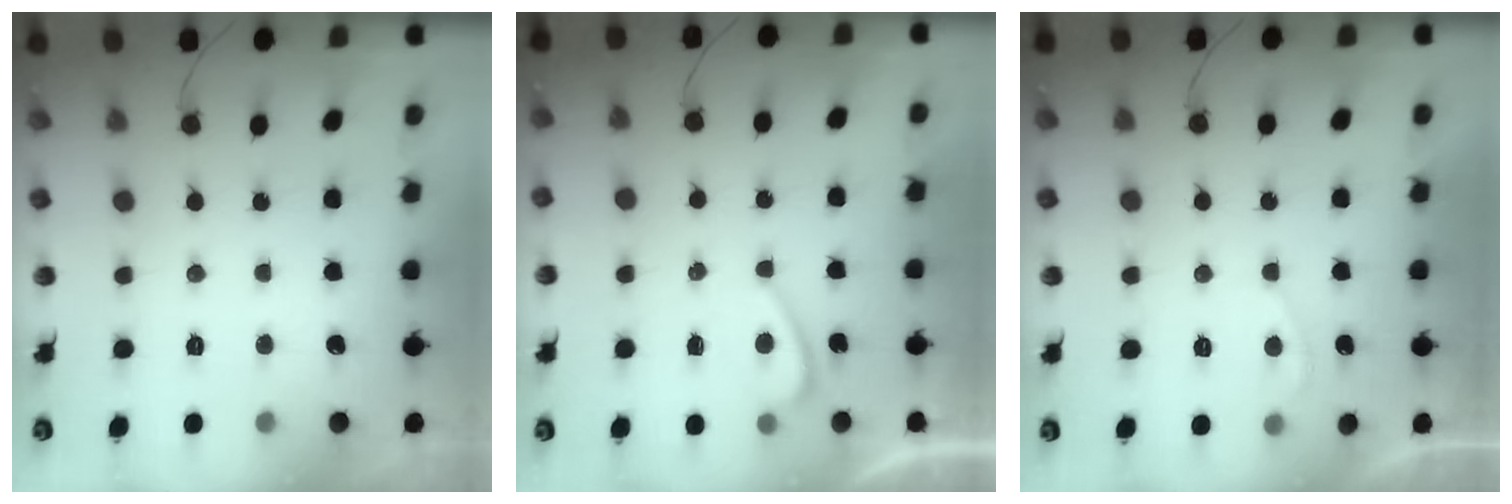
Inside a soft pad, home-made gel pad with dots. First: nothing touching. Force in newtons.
{"total": 0.7, "press": 0.5, "slide": 0.5}
{"total": 1.3, "press": 1.2, "slide": 0.6}